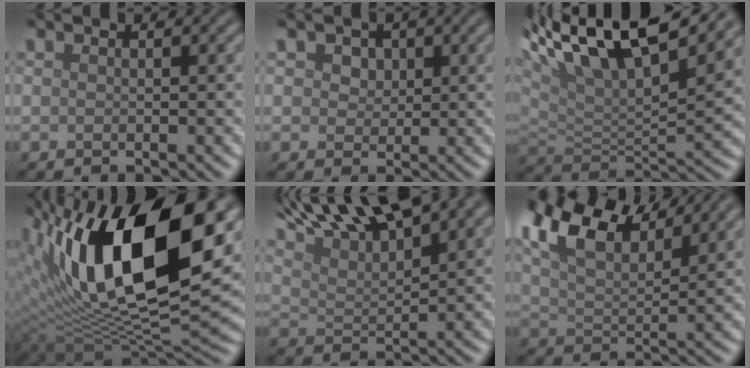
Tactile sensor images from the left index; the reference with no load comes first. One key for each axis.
{"total": 3.0, "fx": 1.6, "fy": 2.1, "fz": 1.5, "tx": -0.033, "ty": 0.012, "tz": 0.012}
{"total": 14.0, "fx": 9.3, "fy": 4.9, "fz": 9.3, "tx": -0.183, "ty": 0.039, "tz": 0.154}
{"total": 16.8, "fx": 5.5, "fy": 7.2, "fz": 14.2, "tx": -0.224, "ty": -0.005, "tz": 0.089}
{"total": 10.7, "fx": 8.2, "fy": 2.6, "fz": 6.5, "tx": -0.123, "ty": 0.025, "tz": 0.135}
{"total": 10.0, "fx": 6.7, "fy": 3.8, "fz": 6.4, "tx": -0.133, "ty": 0.032, "tz": 0.112}